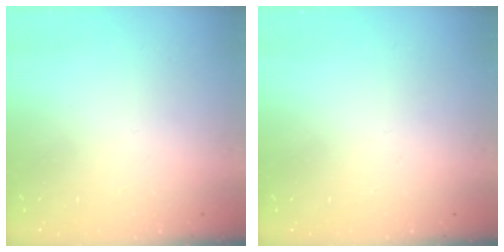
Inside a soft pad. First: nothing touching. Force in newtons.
{"total": 0.0}